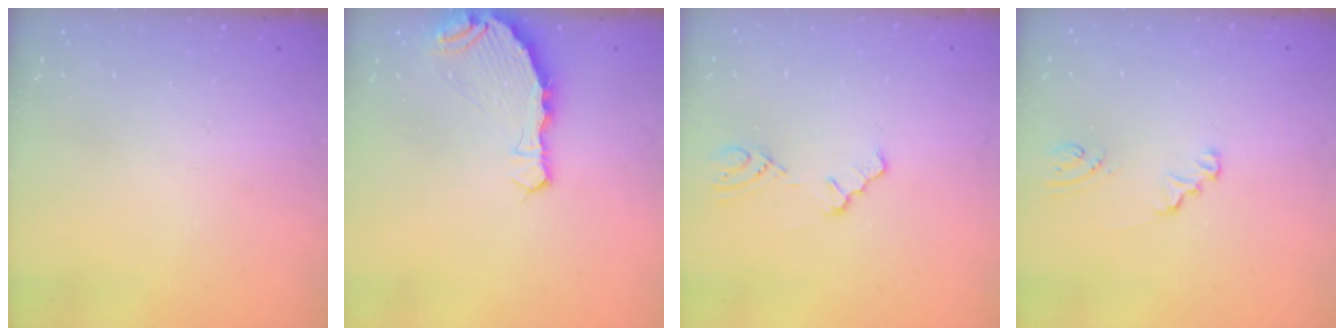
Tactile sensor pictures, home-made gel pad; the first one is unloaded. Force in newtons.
{"total": 8.1, "press": 6.7, "slide": 4.5}
{"total": 2.1, "press": 2.0, "slide": 0.3}
{"total": 1.8, "press": 1.8, "slide": 0.2}